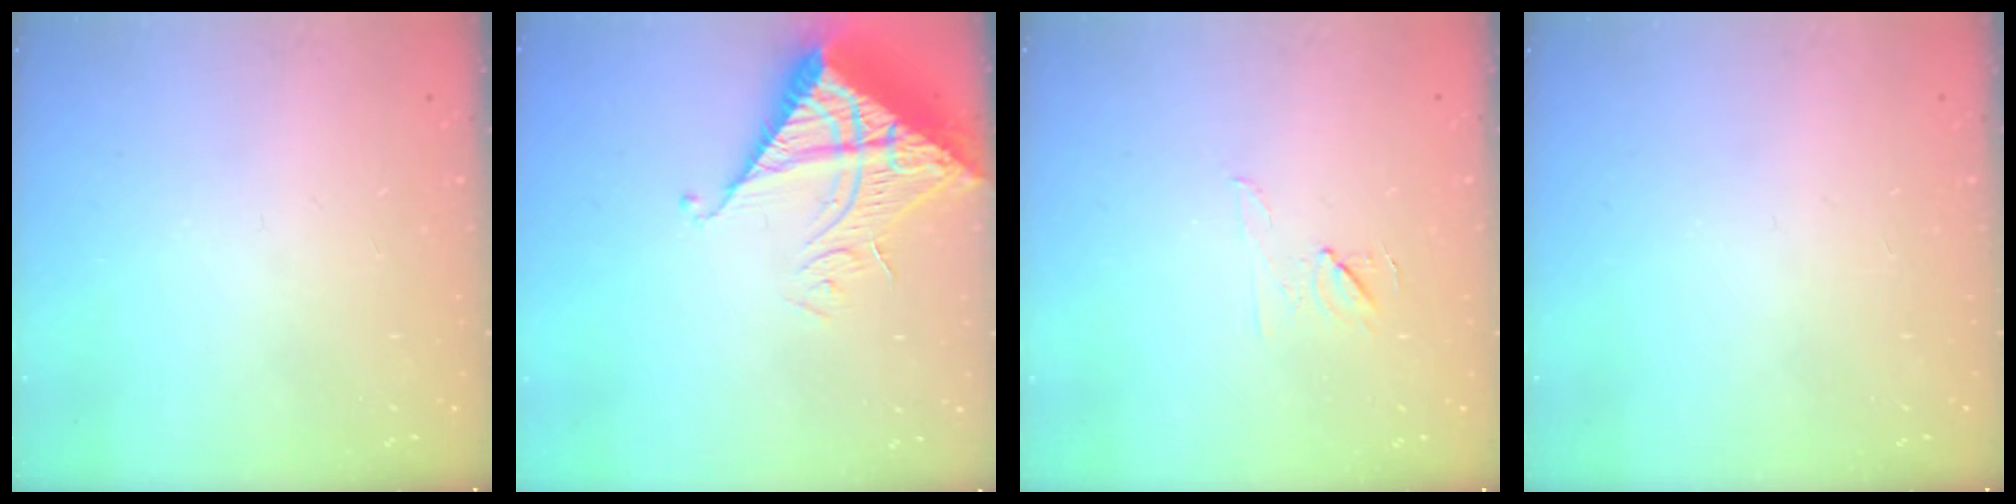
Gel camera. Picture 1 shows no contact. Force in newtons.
{"total": 11.5, "press": 11.5, "slide": 1.2}
{"total": 5.9, "press": 5.9, "slide": 0.9}
{"total": 0.0}